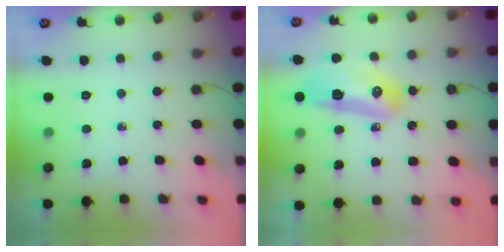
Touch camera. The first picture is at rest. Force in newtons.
{"total": 13.5, "press": 13.3, "slide": 2.4}